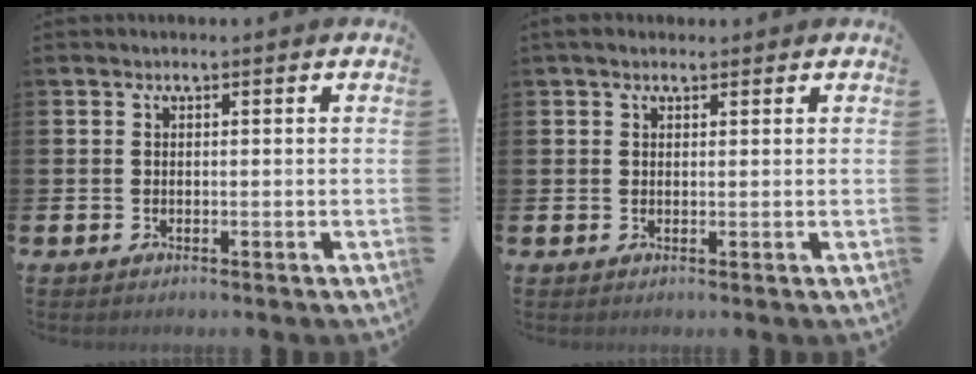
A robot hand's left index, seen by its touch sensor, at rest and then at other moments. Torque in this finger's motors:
{"motor_torque": [0.98, -1.16, 0.35, 0.04]}